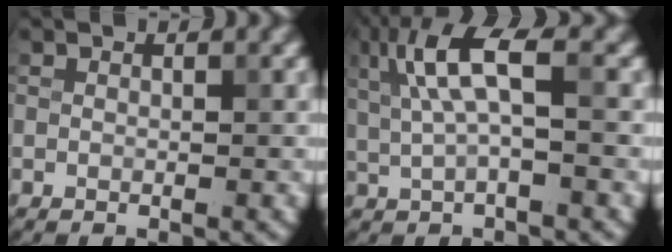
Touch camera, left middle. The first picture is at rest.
{"total": 5.2, "force": [1.3, 1.3, 4.8], "torque": [-0.098, 0.007, 0.024]}